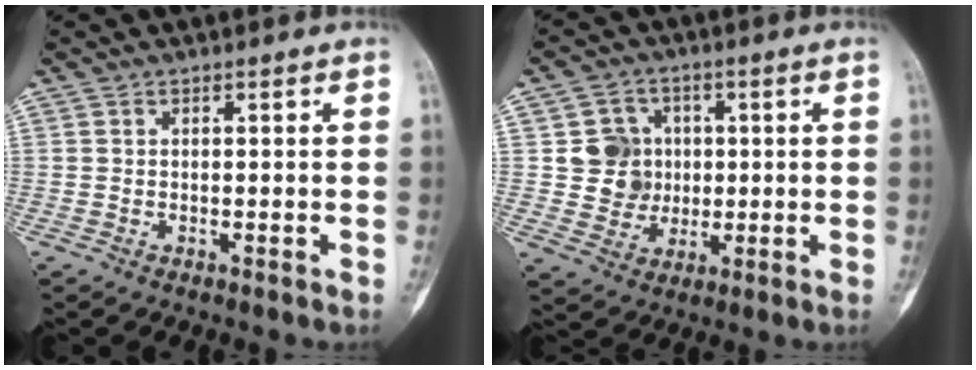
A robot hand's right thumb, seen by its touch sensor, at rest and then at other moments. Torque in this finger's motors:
{"motor_torque": [0.95, 0.92, 0.52, 0.00, -0.04]}